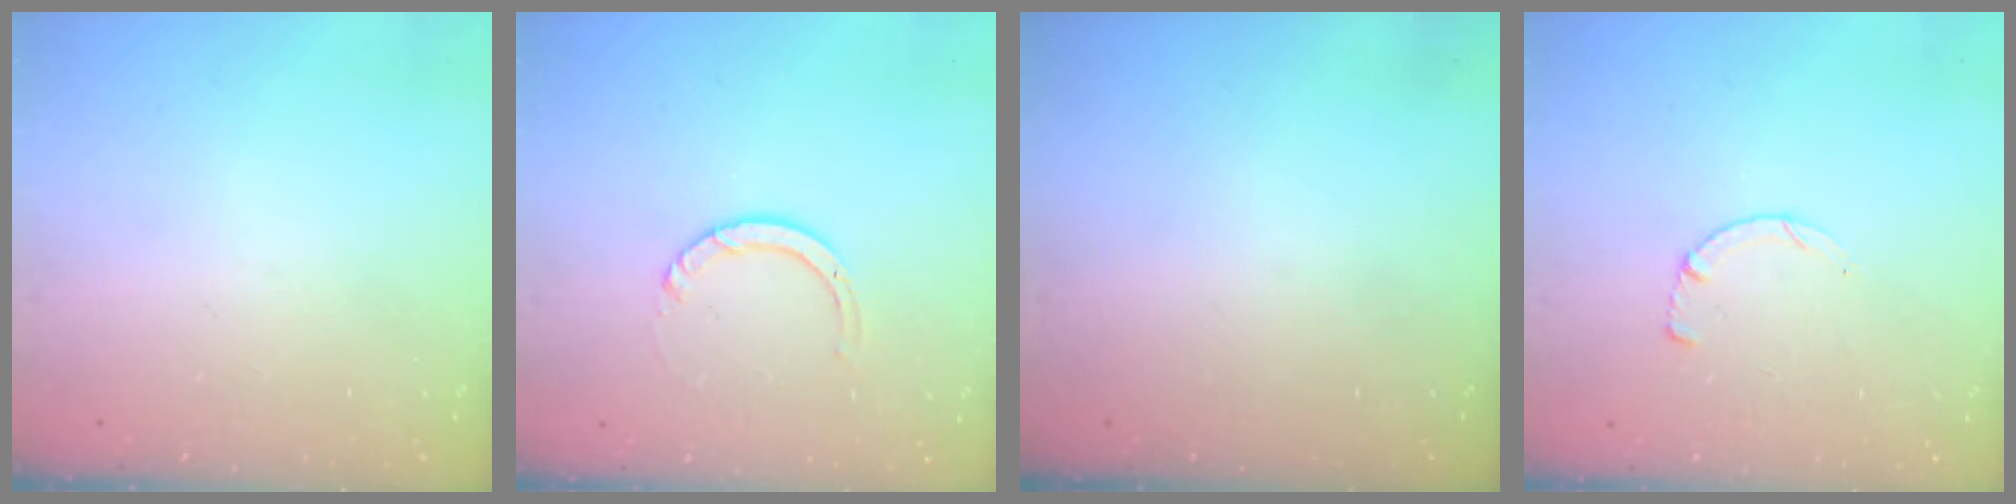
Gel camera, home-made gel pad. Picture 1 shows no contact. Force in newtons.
{"total": 3.6, "press": 3.6, "slide": 0.3}
{"total": 0.0}
{"total": 2.6, "press": 2.5, "slide": 0.3}